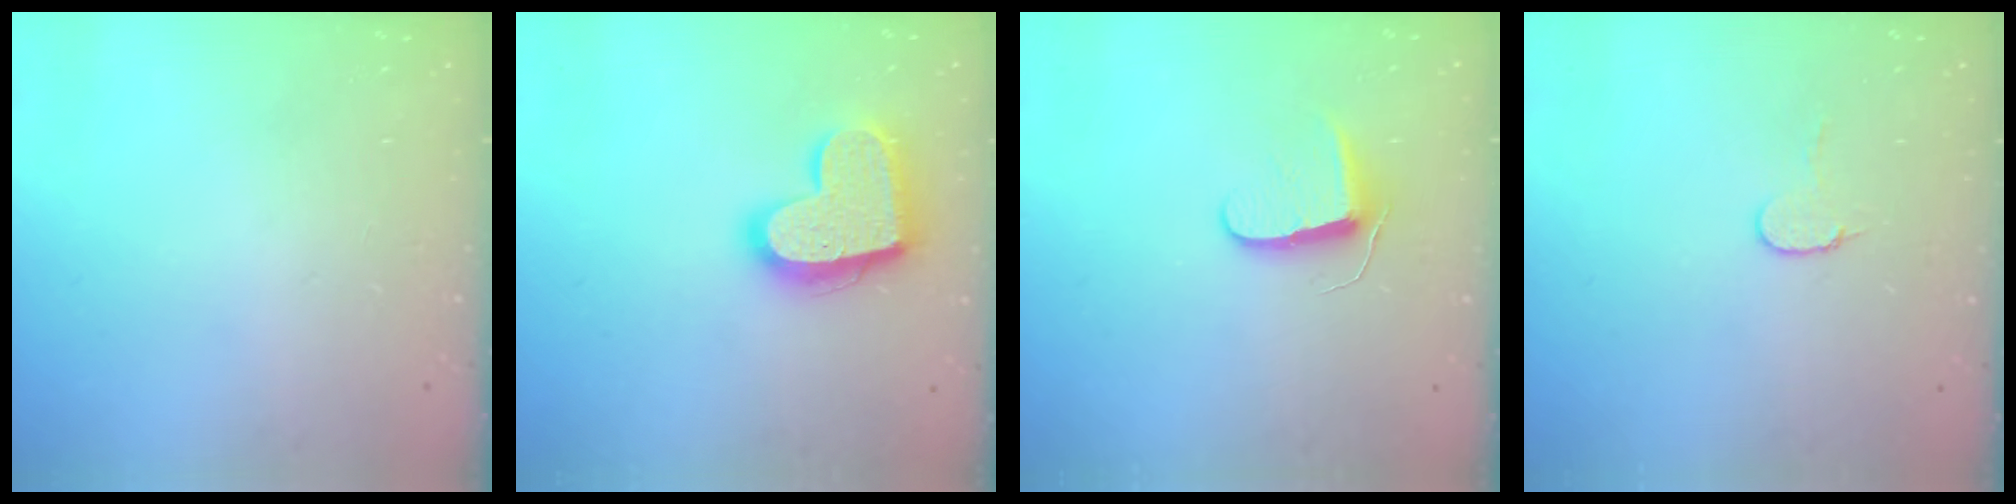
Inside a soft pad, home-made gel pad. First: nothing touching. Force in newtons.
{"total": 17.6, "press": 17.5, "slide": 1.3}
{"total": 7.2, "press": 7.2, "slide": 0.7}
{"total": 5.9, "press": 5.9, "slide": 0.5}